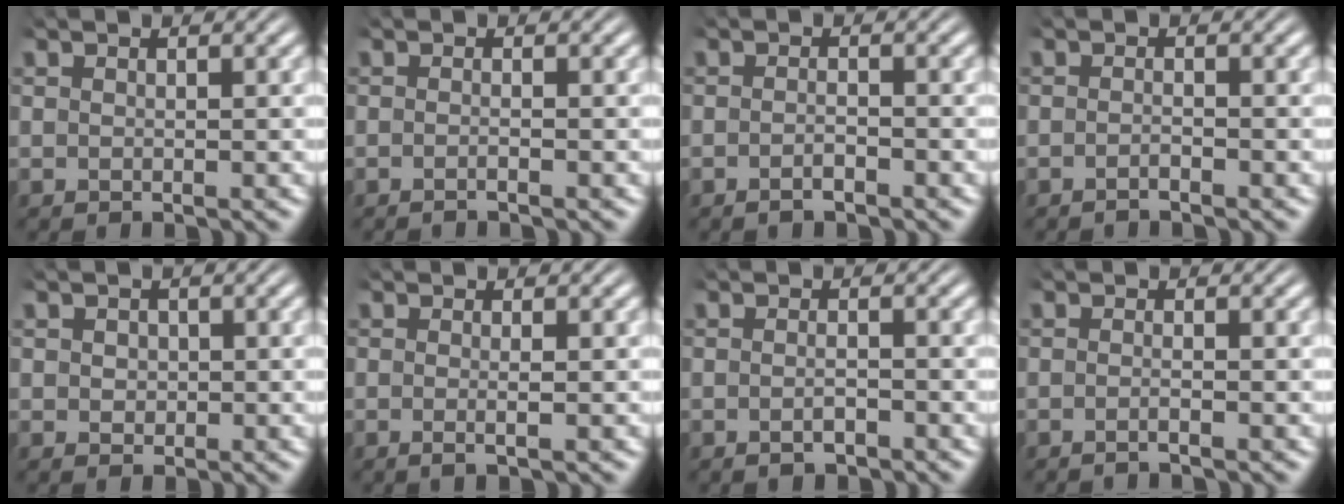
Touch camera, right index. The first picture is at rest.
{"total": 1.0, "force": [-0.9, -0.1, 0.4], "torque": [-0.010, 0.001, -0.018]}
{"total": 1.6, "force": [-1.4, 0.3, 0.7], "torque": [-0.014, -0.001, -0.027]}
{"total": 1.3, "force": [-1.2, -0.1, 0.3], "torque": [-0.009, -0.001, -0.023]}
{"total": 0.9, "force": [0.0, 0.8, 0.4], "torque": [-0.009, -0.009, 0.007]}
{"total": 1.1, "force": [-0.5, -0.1, 1.0], "torque": [-0.023, -0.006, -0.007]}
{"total": 1.7, "force": [-1.4, 0.6, 0.9], "torque": [-0.017, -0.002, -0.022]}
{"total": 1.3, "force": [-1.1, -0.1, 0.6], "torque": [-0.017, -0.002, -0.020]}